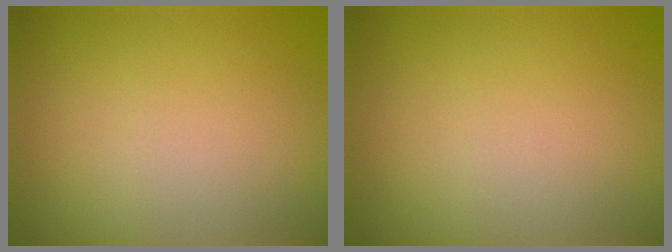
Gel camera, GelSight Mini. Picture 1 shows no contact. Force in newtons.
{"total": 0.0}